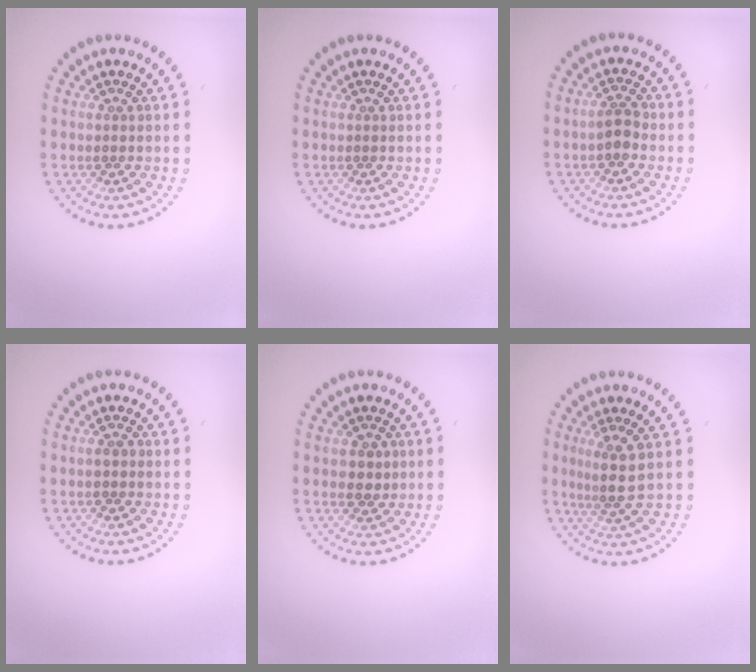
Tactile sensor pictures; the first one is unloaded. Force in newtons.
{"total": 0.0}
{"total": 1.8, "press": 1.8, "slide": 0.4}
{"total": 1.0, "press": 1.0, "slide": 0.1}
{"total": 1.3, "press": 1.3, "slide": 0.5}
{"total": 2.8, "press": 2.2, "slide": 1.7}